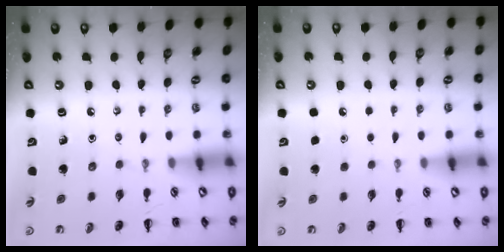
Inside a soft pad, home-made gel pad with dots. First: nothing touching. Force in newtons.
{"total": 1.7, "press": 1.7, "slide": 0.1}